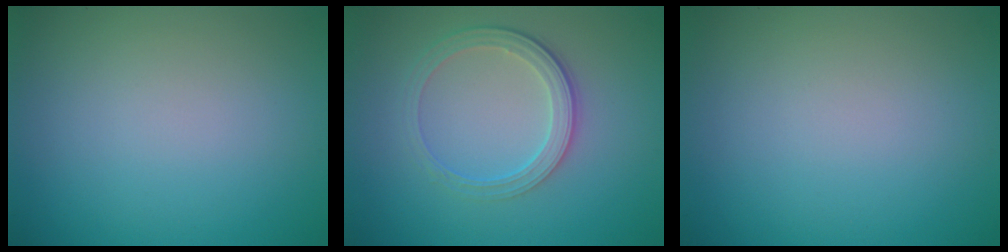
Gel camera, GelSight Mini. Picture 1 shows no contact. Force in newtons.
{"total": 3.3, "press": 2.7, "slide": 1.9}
{"total": 0.0}